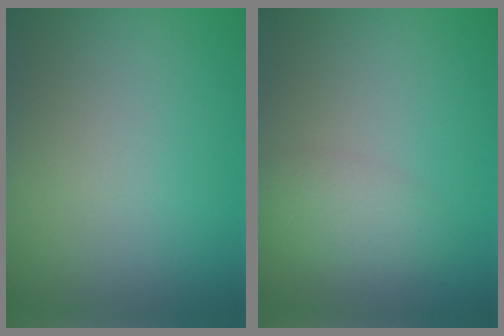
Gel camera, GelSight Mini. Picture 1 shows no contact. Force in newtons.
{"total": 2.4, "press": 2.4, "slide": 0.1}